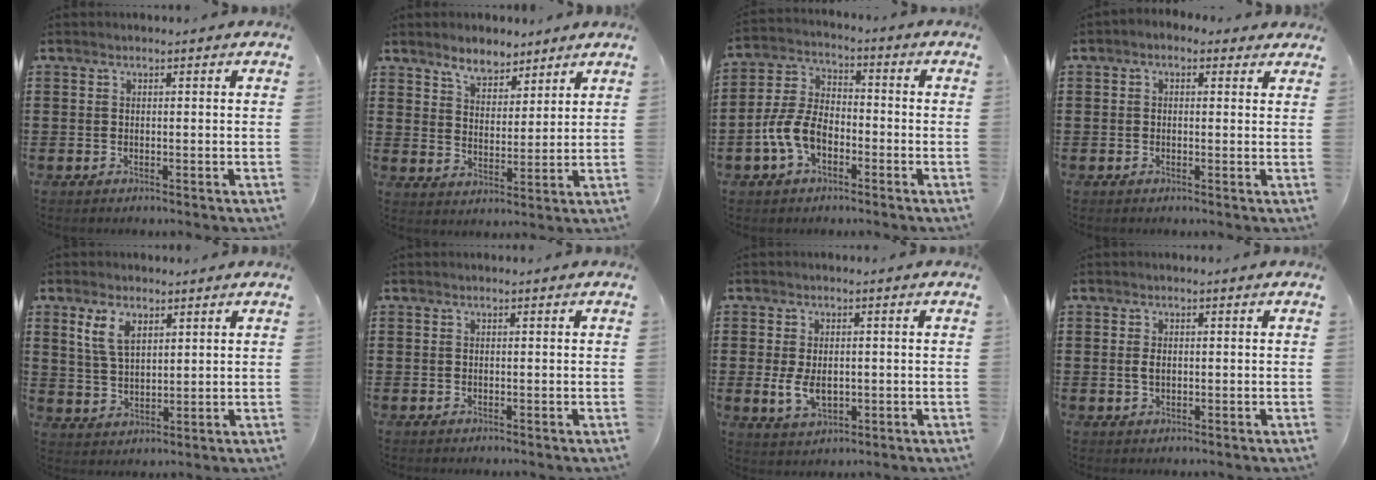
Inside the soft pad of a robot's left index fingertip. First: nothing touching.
{"total": 5.0, "force": [4.5, 2.0, 0.7], "torque": [-0.024, -0.010, 0.082]}
{"total": 7.4, "force": [-3.3, 4.5, 4.9], "torque": [-0.136, 0.004, -0.073]}
{"total": 1.2, "force": [0.2, 1.1, 0.6], "torque": [-0.015, 0.007, 0.001]}
{"total": 5.7, "force": [3.1, 3.2, 3.5], "torque": [-0.074, 0.006, 0.055]}
{"total": 0.0}
{"total": 4.7, "force": [-0.3, 2.9, 3.6], "torque": [-0.076, -0.001, -0.011]}
{"total": 1.7, "force": [0.0, 1.0, 1.4], "torque": [-0.037, 0.000, -0.003]}